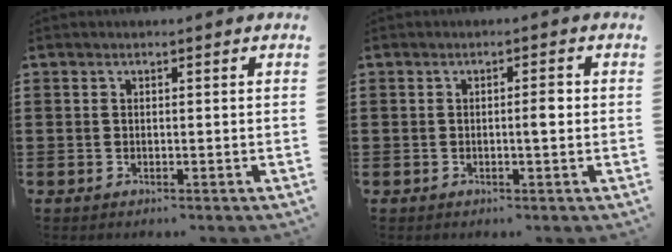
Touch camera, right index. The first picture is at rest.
{"total": 2.0, "force": [-0.2, 0.2, 2.0], "torque": [-0.036, 0.001, -0.005]}